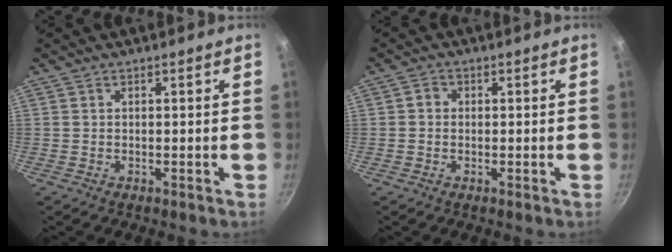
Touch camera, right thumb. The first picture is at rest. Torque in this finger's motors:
{"motor_torque": [-0.70, 0.06, 0.32, -0.19, 0.04]}